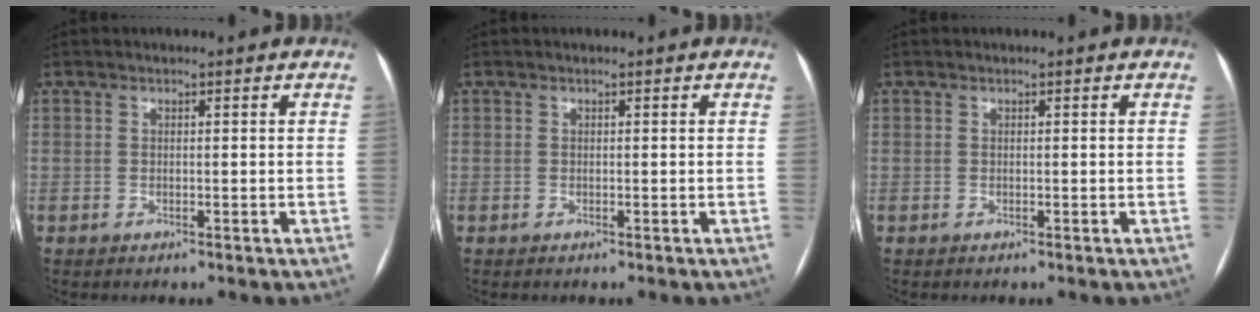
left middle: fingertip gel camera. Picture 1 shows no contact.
{"total": 0.0}
{"total": 0.0}